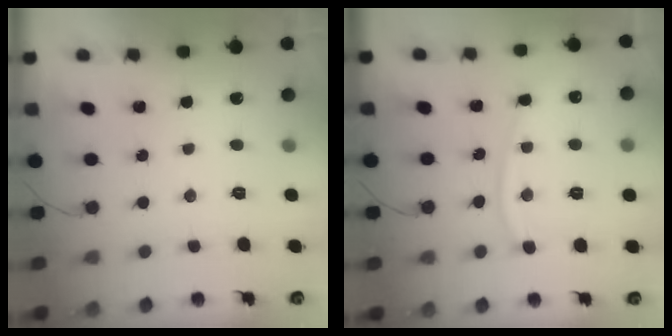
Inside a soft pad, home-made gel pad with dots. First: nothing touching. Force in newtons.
{"total": 11.3, "press": 11.2, "slide": 0.8}